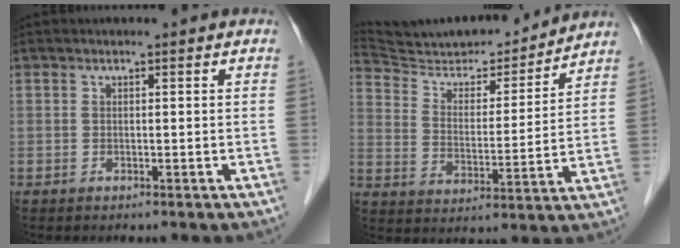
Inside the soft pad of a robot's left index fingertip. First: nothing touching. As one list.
[{"total": 18.5, "force": [17.7, 3.0, 4.5], "torque": [-0.079, -0.002, 0.279]}]